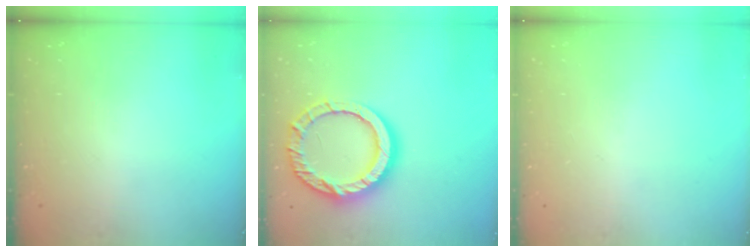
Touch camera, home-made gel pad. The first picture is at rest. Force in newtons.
{"total": 16.8, "press": 16.7, "slide": 1.8}
{"total": 0.0}